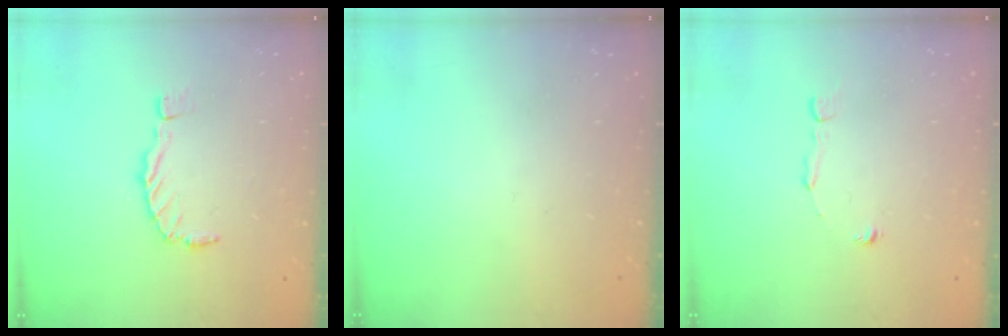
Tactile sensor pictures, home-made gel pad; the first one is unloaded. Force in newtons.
{"total": 0.0}
{"total": 4.3, "press": 4.3, "slide": 0.2}